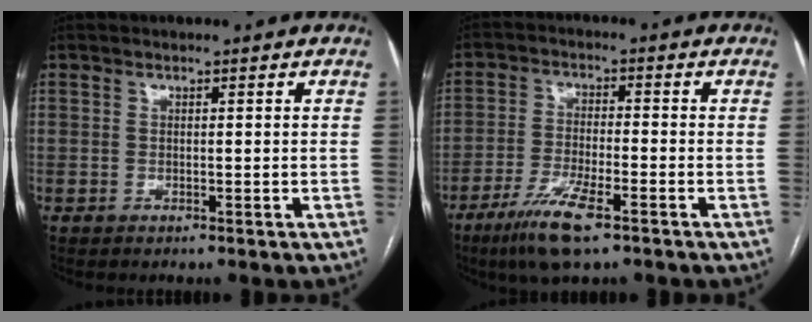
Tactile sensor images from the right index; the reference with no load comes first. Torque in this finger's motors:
{"motor_torque": [0.44, 0.06, 0.07, 0.02]}